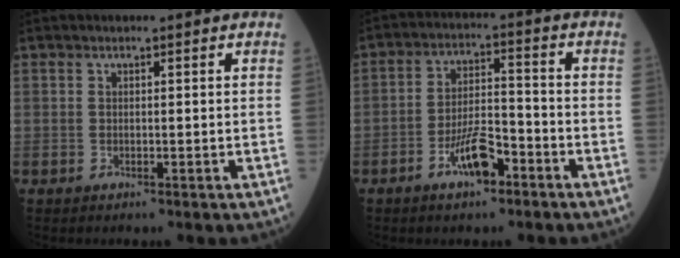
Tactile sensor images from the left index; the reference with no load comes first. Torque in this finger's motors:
{"motor_torque": [0.13, 0.15, 0.18, 0.07]}